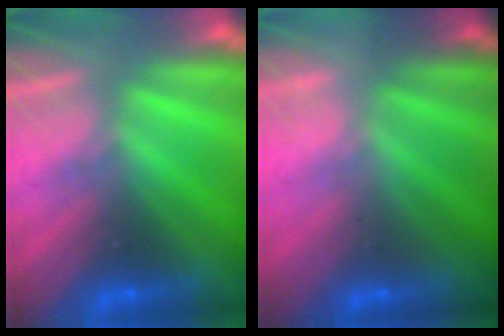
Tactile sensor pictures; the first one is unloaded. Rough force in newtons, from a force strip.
{"total": 2.2}